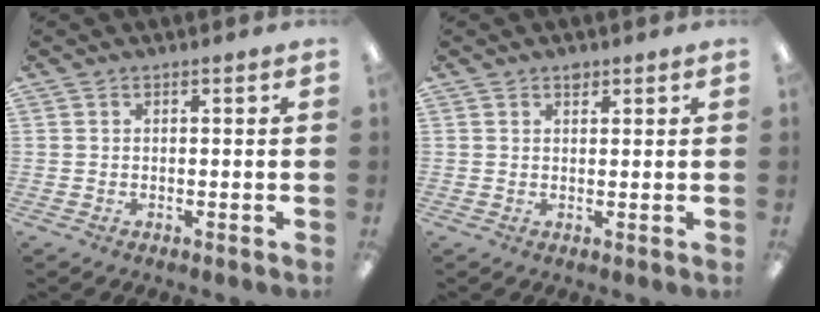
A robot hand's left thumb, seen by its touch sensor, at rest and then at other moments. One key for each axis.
{"total": 1.6, "fx": 1.3, "fy": 0.8, "fz": 0.5, "tx": -0.005, "ty": -0.004, "tz": 0.023}